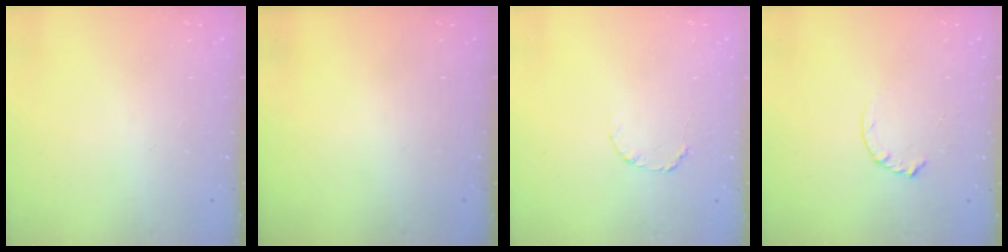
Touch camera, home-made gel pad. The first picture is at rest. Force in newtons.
{"total": 0.0}
{"total": 3.5, "press": 3.5, "slide": 0.4}
{"total": 2.8, "press": 2.8, "slide": 0.4}